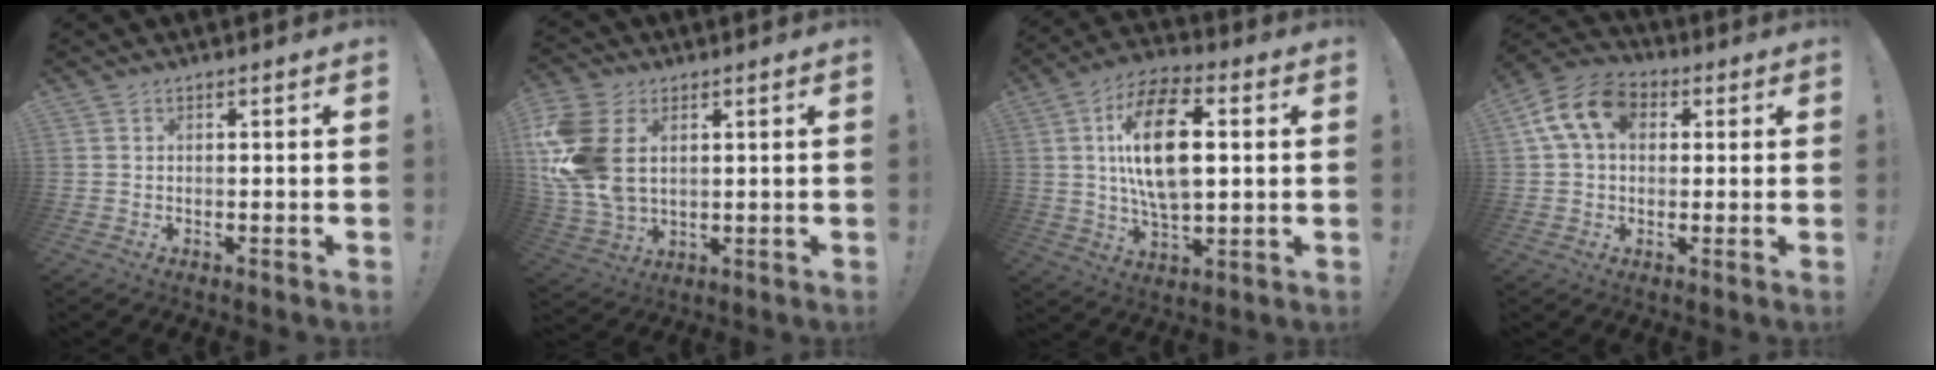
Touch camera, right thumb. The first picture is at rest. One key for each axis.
{"total": 18.2, "fx": 3.6, "fy": 12.5, "fz": 12.7, "tx": -0.270, "ty": -0.010, "tz": 0.071}
{"total": 18.4, "fx": 3.1, "fy": 9.6, "fz": 15.4, "tx": -0.276, "ty": 0.005, "tz": 0.046}
{"total": 13.5, "fx": 4.0, "fy": 9.5, "fz": 8.7, "tx": -0.152, "ty": 0.004, "tz": 0.079}